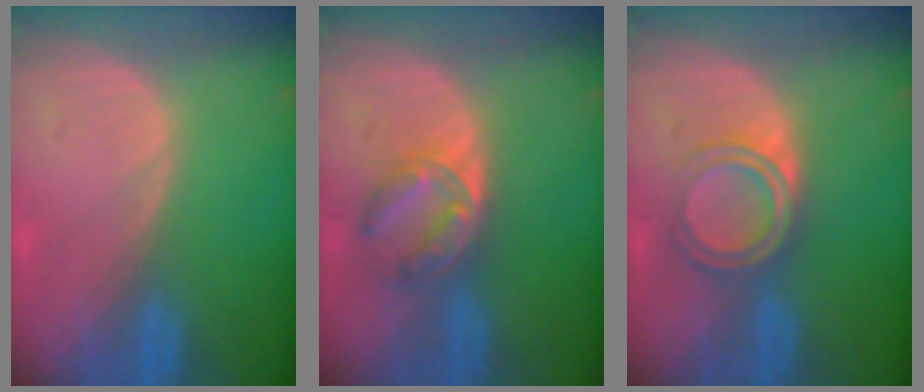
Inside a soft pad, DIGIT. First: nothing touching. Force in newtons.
{"total": 5.8, "press": 5.5, "slide": 1.8}
{"total": 5.3, "press": 4.9, "slide": 2.0}